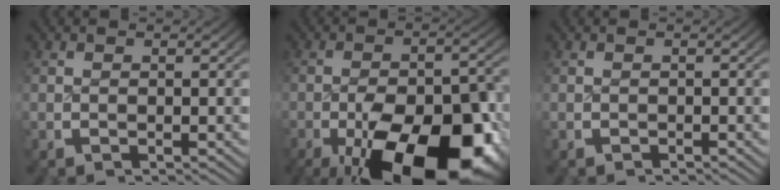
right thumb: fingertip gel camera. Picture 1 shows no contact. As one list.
[{"total": 19.0, "force": [-7.1, 10.2, 14.4], "torque": [-0.241, -0.075, -0.080]}, {"total": 0.5, "force": [-0.2, -0.3, -0.4], "torque": [0.010, -0.001, -0.001]}]